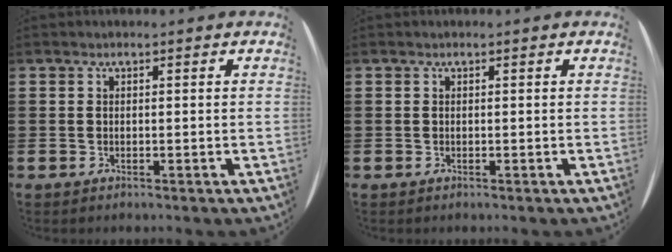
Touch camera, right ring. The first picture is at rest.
{"total": 0.0}